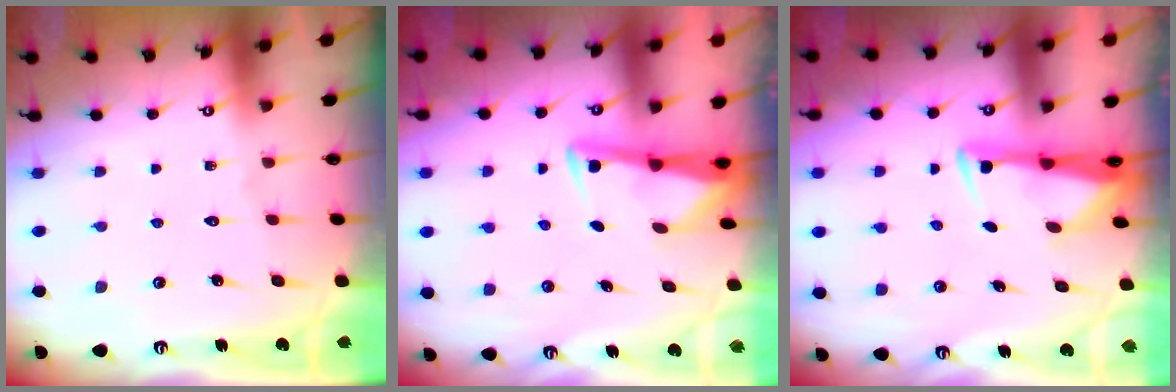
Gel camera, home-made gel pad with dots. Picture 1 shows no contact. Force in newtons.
{"total": 3.0, "press": 2.9, "slide": 0.4}
{"total": 2.9, "press": 2.8, "slide": 0.9}